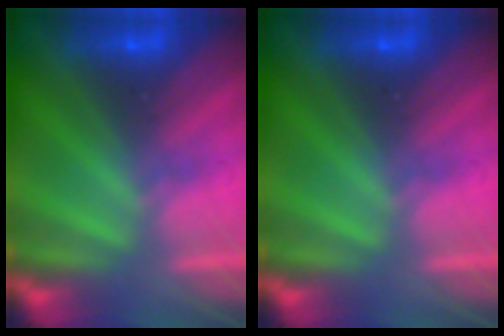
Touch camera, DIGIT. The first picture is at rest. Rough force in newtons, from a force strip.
{"total": 0.0}